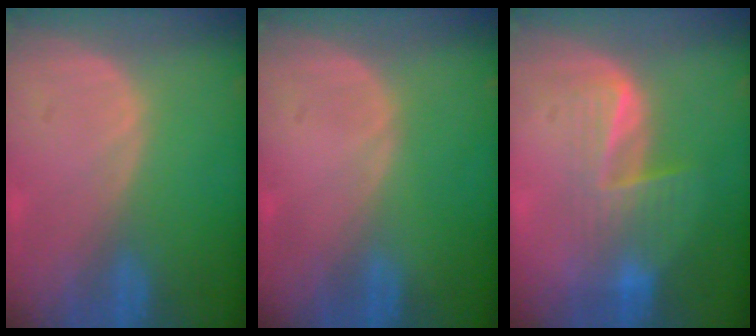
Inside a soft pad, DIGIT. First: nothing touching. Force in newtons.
{"total": 0.0}
{"total": 6.2, "press": 5.9, "slide": 1.9}